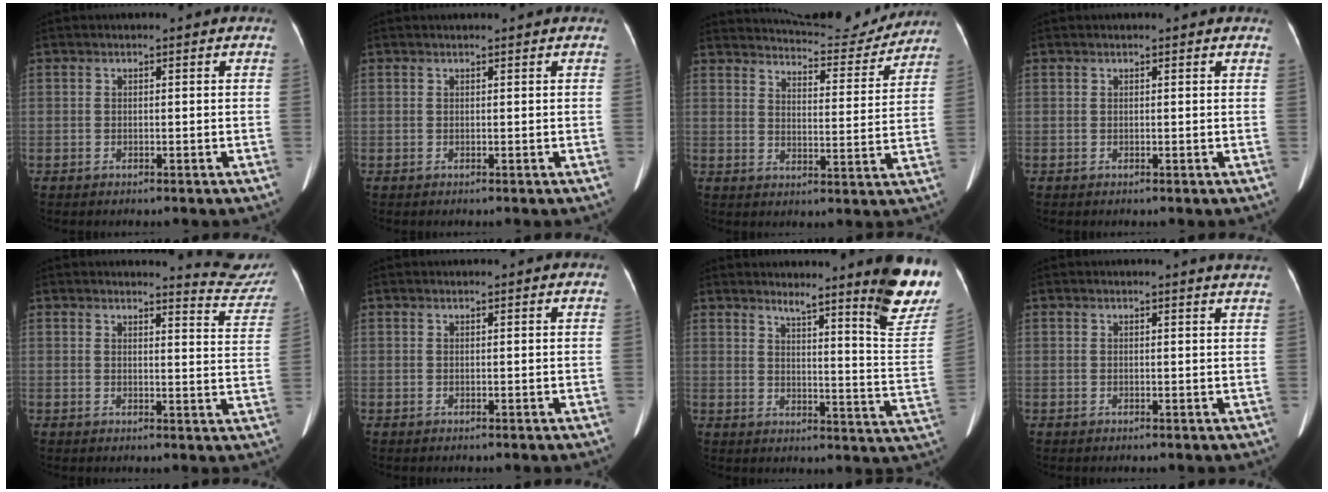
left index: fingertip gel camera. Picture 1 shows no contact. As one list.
[{"total": 1.2, "force": [1.2, 0.0, 0.2], "torque": [-0.007, 0.012, 0.017]}, {"total": 15.4, "force": [14.9, 2.2, 3.2], "torque": [-0.036, -0.027, 0.187]}, {"total": 0.6, "force": [0.6, 0.1, 0.1], "torque": [-0.006, -0.007, 0.001]}, {"total": 8.5, "force": [8.5, -0.1, -0.4], "torque": [0.011, -0.077, 0.073]}, {"total": 1.3, "force": [1.3, 0.2, 0.3], "torque": [-0.012, 0.010, 0.018]}, {"total": 14.5, "force": [12.0, -0.4, 8.1], "torque": [-0.091, -0.067, 0.137]}, {"total": 3.8, "force": [3.6, -0.3, 1.0], "torque": [-0.014, -0.010, 0.020]}]